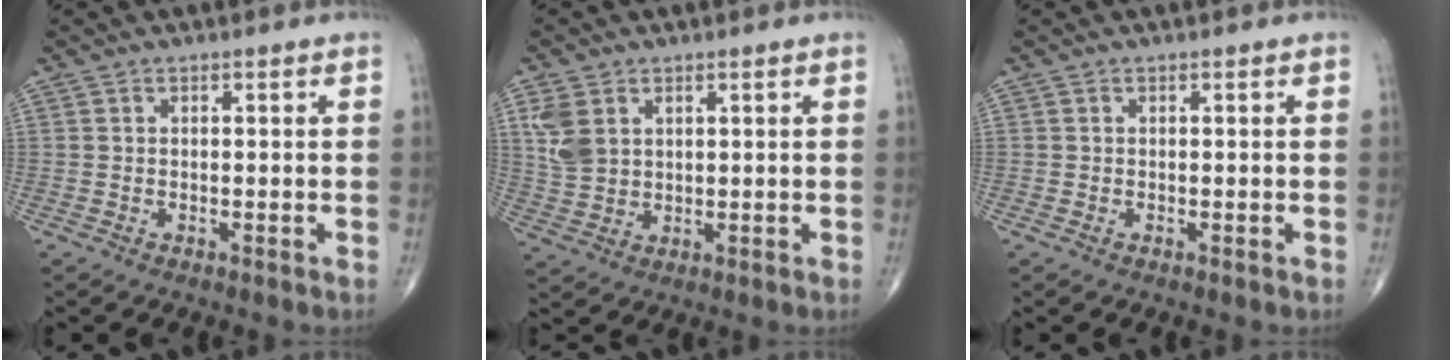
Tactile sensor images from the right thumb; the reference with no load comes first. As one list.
[{"total": 6.3, "force": [2.3, 4.5, 3.8], "torque": [-0.071, -0.005, 0.056]}, {"total": 0.0}]